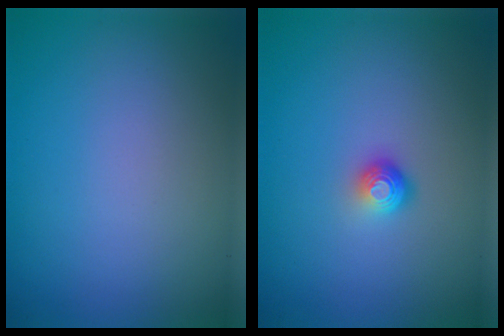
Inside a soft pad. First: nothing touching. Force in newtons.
{"total": 1.8, "press": 1.2, "slide": 1.4}